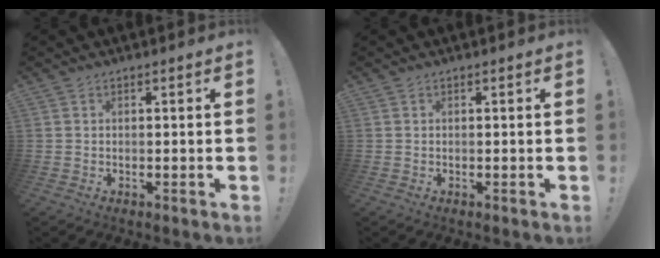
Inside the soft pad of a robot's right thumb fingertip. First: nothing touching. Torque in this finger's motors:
{"motor_torque": [-0.03, 0.03, -0.01, 0.01, 0.02]}